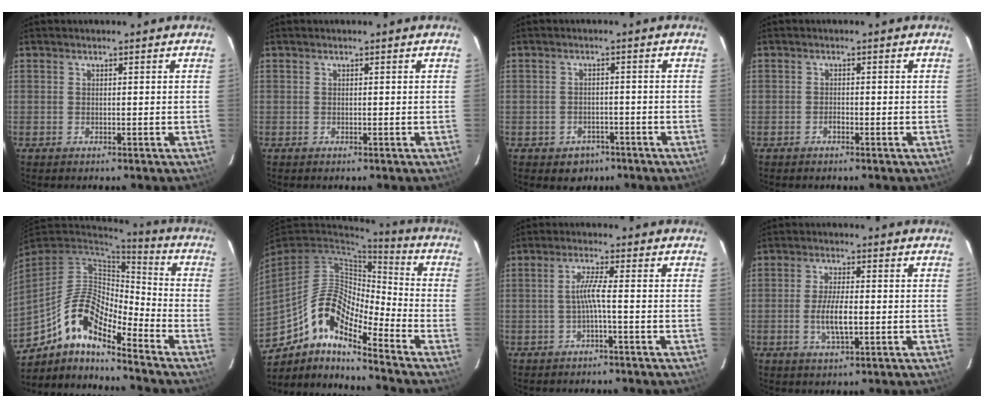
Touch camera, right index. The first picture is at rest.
{"total": 0.0}
{"total": 4.6, "force": [-2.6, 3.7, 0.9], "torque": [-0.030, 0.010, -0.024]}
{"total": 0.8, "force": [-0.6, 0.4, 0.4], "torque": [-0.007, 0.002, -0.012]}
{"total": 13.7, "force": [-9.2, 4.0, 9.2], "torque": [-0.172, 0.001, -0.182]}
{"total": 14.0, "force": [-9.3, 3.7, 9.8], "torque": [-0.171, 0.001, -0.184]}
{"total": 3.1, "force": [-1.1, -0.7, 2.8], "torque": [-0.059, 0.000, -0.019]}
{"total": 5.9, "force": [-1.1, 1.6, 5.5], "torque": [-0.111, -0.006, -0.020]}